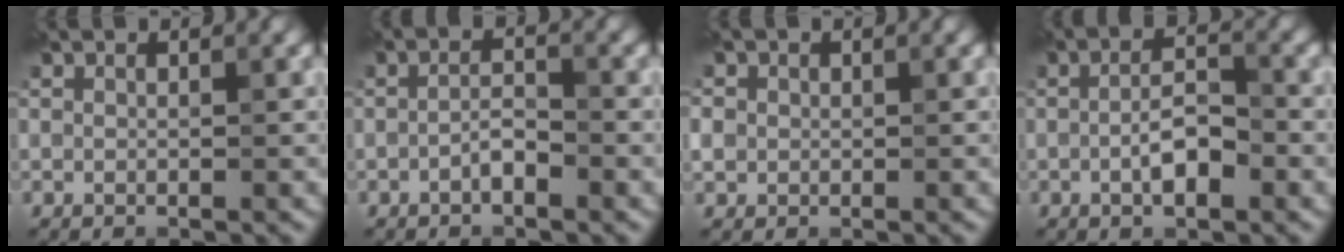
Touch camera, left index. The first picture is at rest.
{"total": 1.7, "force": [-1.0, 0.5, 1.3], "torque": [-0.029, 0.006, -0.022]}
{"total": 1.8, "force": [0.1, 1.7, 0.5], "torque": [-0.005, 0.000, 0.000]}
{"total": 3.3, "force": [-1.0, 1.3, 2.9], "torque": [-0.055, 0.004, -0.020]}